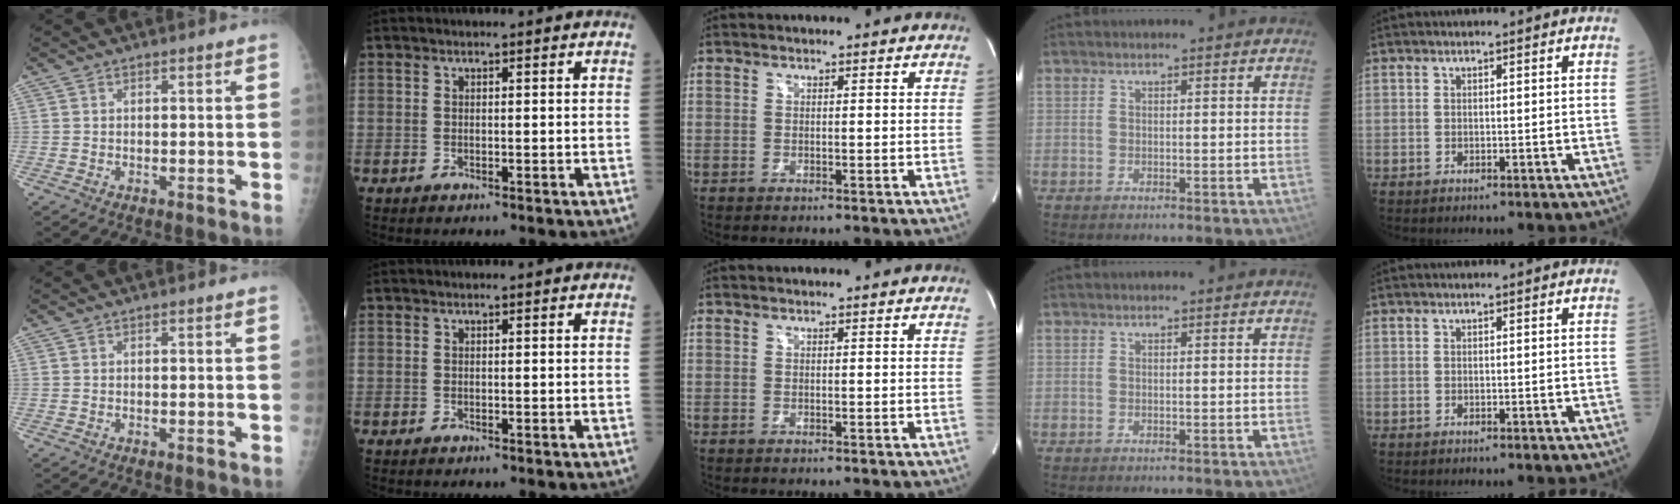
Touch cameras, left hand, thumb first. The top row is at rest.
{}